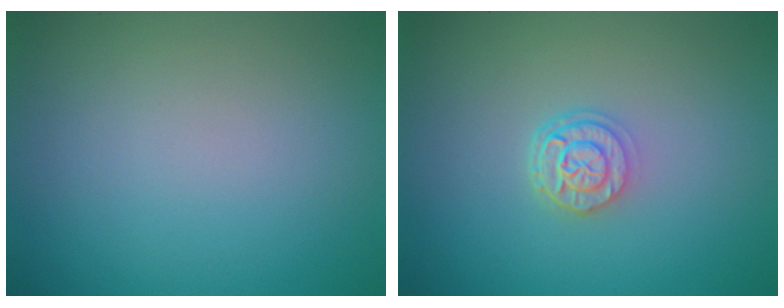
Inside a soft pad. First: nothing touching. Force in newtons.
{"total": 2.6, "press": 2.1, "slide": 1.5}